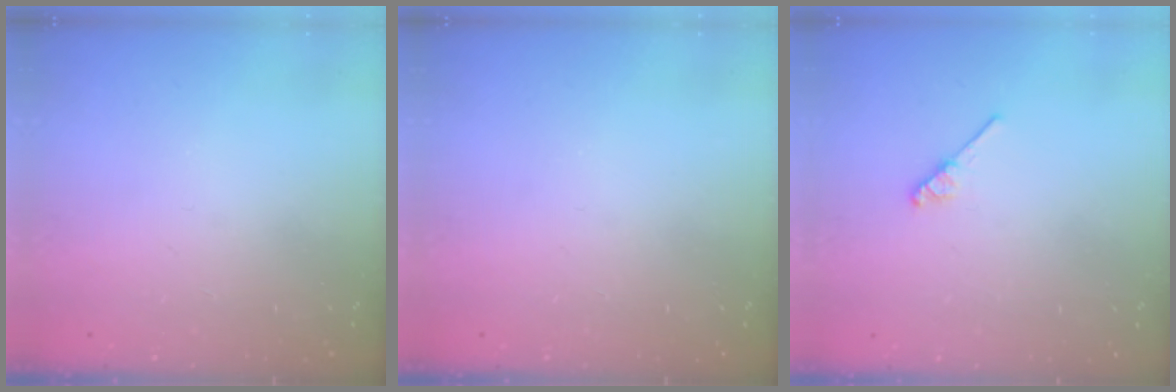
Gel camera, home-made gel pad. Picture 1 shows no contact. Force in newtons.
{"total": 0.0}
{"total": 4.5, "press": 4.4, "slide": 0.7}